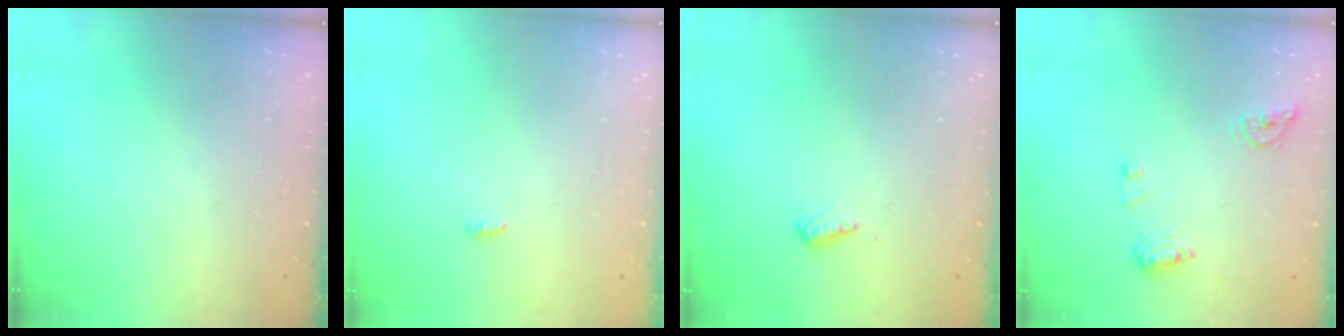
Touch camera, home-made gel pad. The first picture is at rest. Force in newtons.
{"total": 2.8, "press": 2.8, "slide": 0.5}
{"total": 5.2, "press": 5.2, "slide": 0.5}
{"total": 10.4, "press": 10.4, "slide": 1.0}